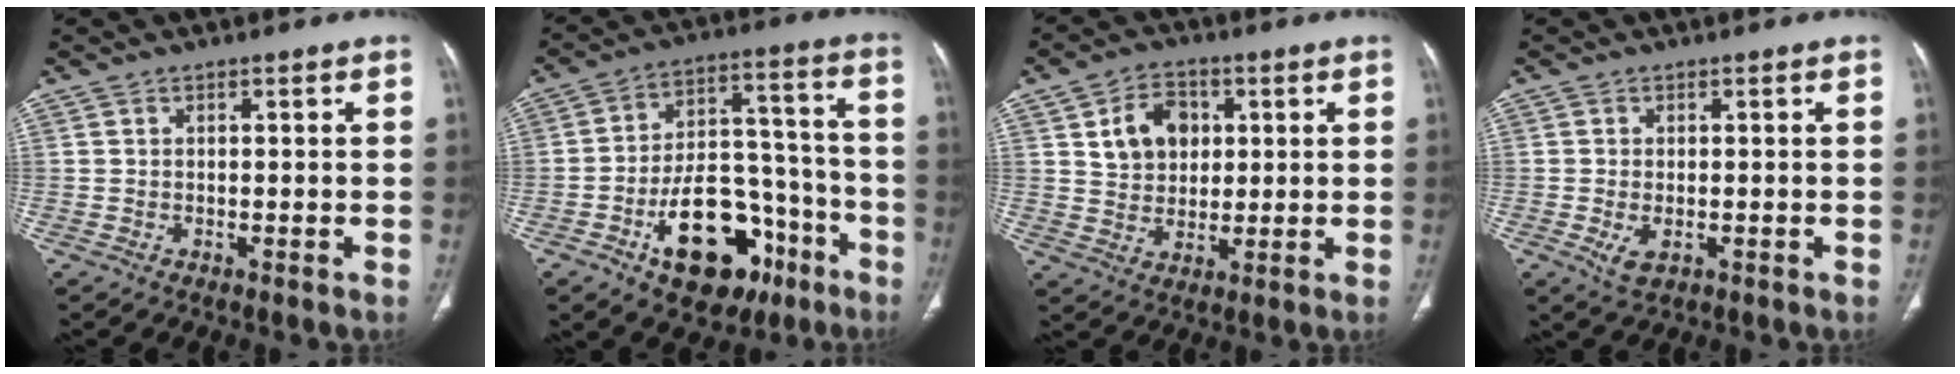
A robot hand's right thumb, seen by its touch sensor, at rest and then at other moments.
{"total": 19.8, "force": [-9.5, 11.6, 13.0], "torque": [-0.155, 0.076, -0.135]}
{"total": 9.2, "force": [2.8, 7.1, 5.2], "torque": [-0.053, -0.006, 0.050]}
{"total": 3.3, "force": [-0.9, 1.9, 2.5], "torque": [-0.050, -0.005, -0.009]}